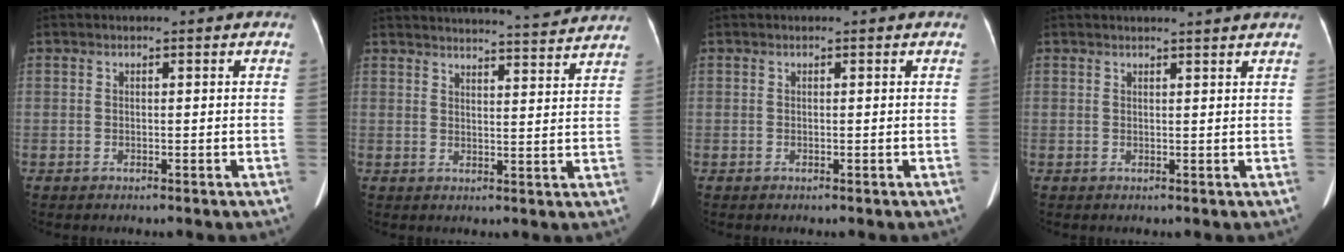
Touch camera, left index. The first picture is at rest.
{"total": 17.7, "force": [17.0, 0.4, 4.9], "torque": [-0.076, -0.010, 0.211]}
{"total": 0.0}
{"total": 4.2, "force": [3.8, -0.6, 1.5], "torque": [-0.019, 0.008, 0.040]}